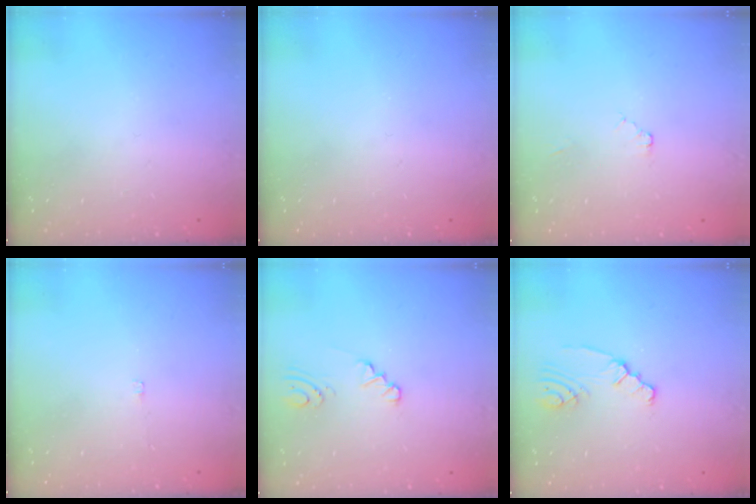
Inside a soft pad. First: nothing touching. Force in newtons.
{"total": 0.0}
{"total": 2.4, "press": 2.4, "slide": 0.4}
{"total": 1.3, "press": 1.3, "slide": 0.2}
{"total": 1.0, "press": 1.0, "slide": 0.1}
{"total": 2.3, "press": 2.3, "slide": 0.2}